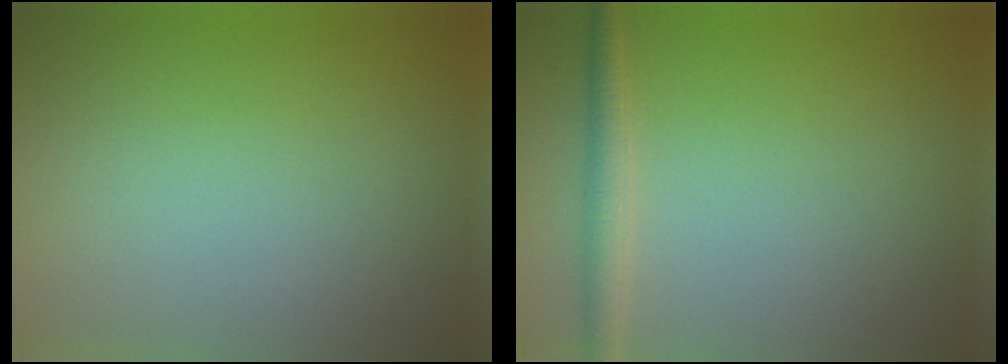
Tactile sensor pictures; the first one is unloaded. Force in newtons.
{"total": 2.2, "press": 2.2, "slide": 0.1}